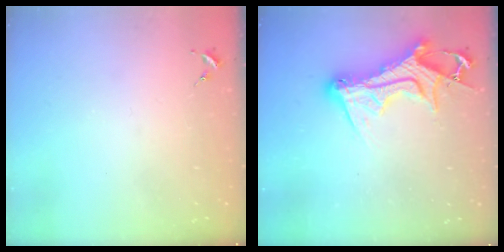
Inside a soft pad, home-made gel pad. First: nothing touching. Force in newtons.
{"total": 14.6, "press": 14.5, "slide": 1.6}